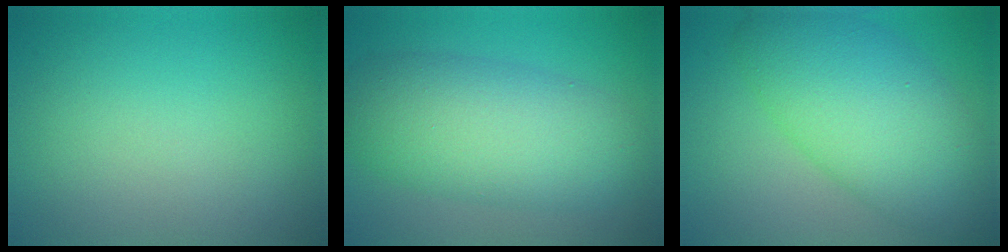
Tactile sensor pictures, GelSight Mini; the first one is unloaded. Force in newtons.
{"total": 7.9, "press": 7.9, "slide": 0.2}
{"total": 8.8, "press": 8.8, "slide": 0.2}